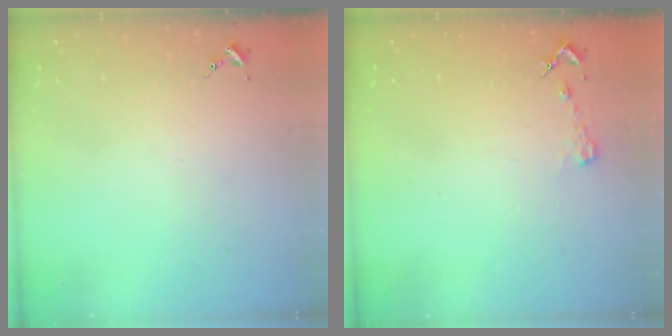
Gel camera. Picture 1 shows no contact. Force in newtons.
{"total": 3.4, "press": 3.3, "slide": 0.3}